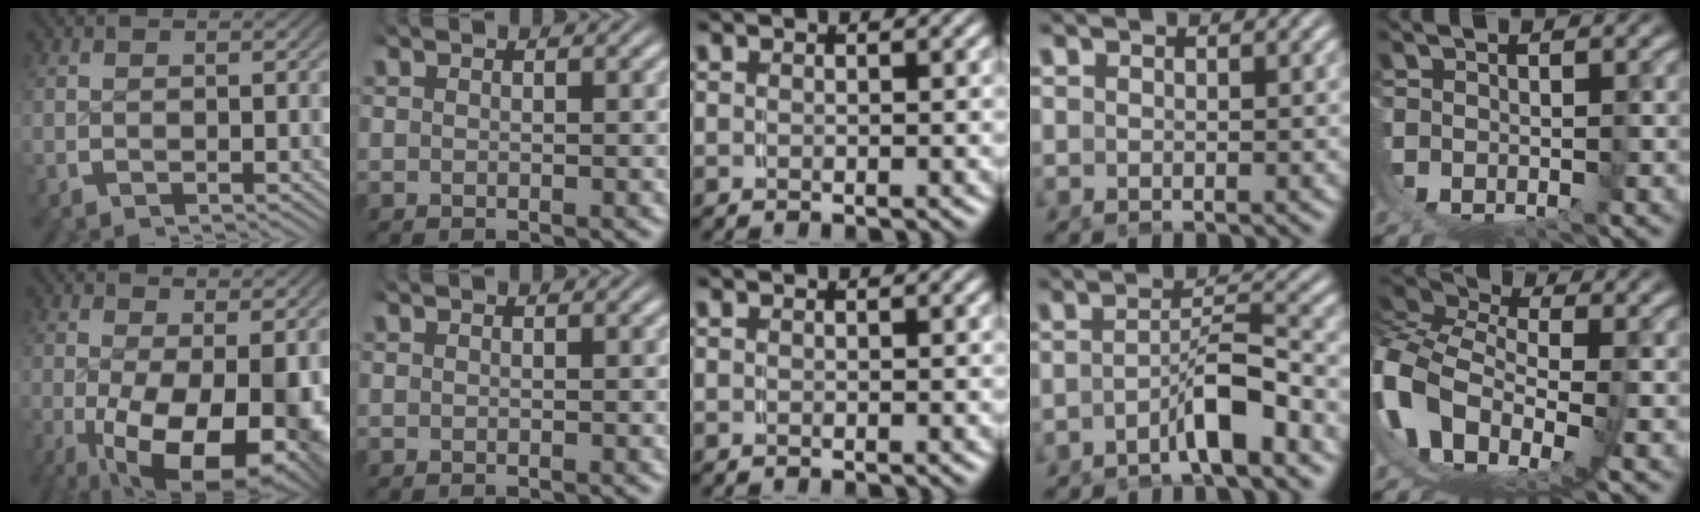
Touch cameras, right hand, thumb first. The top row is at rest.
{"thumb": {"total": 14.3, "force": [-3.2, 8.3, 11.1], "torque": [-0.203, -0.066, -0.014]}, "ring": {"total": 3.6, "force": [-2.3, -0.1, 2.7], "torque": [-0.038, -0.009, -0.033]}, "little": {"total": 12.2, "force": [-0.2, 8.9, 8.3], "torque": [-0.201, -0.039, -0.005]}}